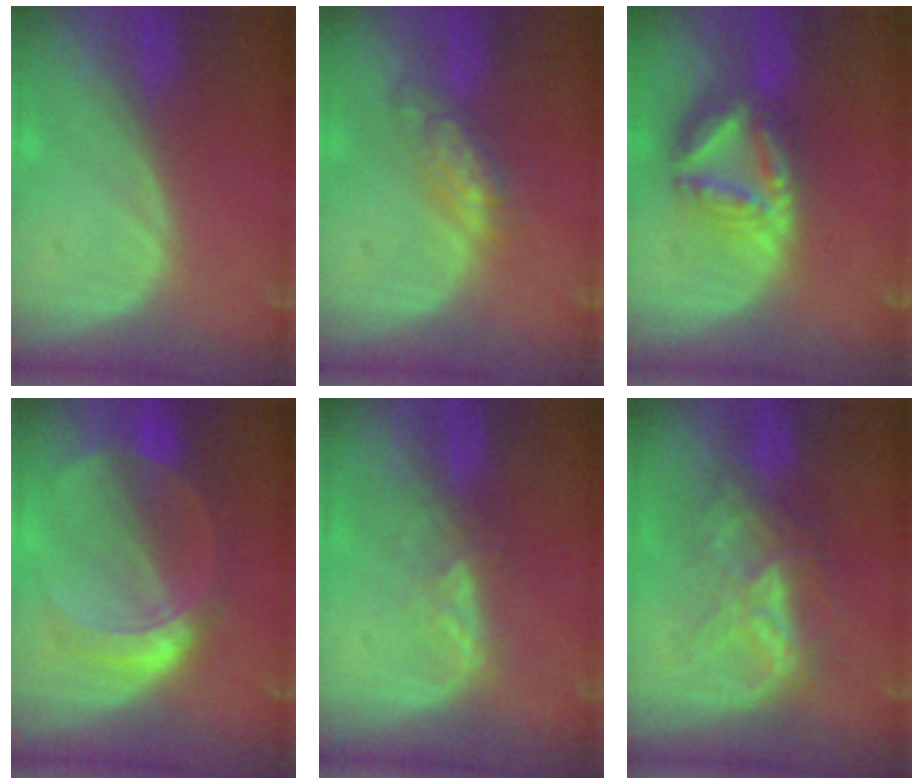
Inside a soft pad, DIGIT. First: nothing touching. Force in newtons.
{"total": 5.5, "press": 4.7, "slide": 2.7}
{"total": 8.2, "press": 7.1, "slide": 4.1}
{"total": 6.7, "press": 6.7, "slide": 0.4}
{"total": 2.9, "press": 2.8, "slide": 0.7}
{"total": 6.4, "press": 6.4, "slide": 0.7}